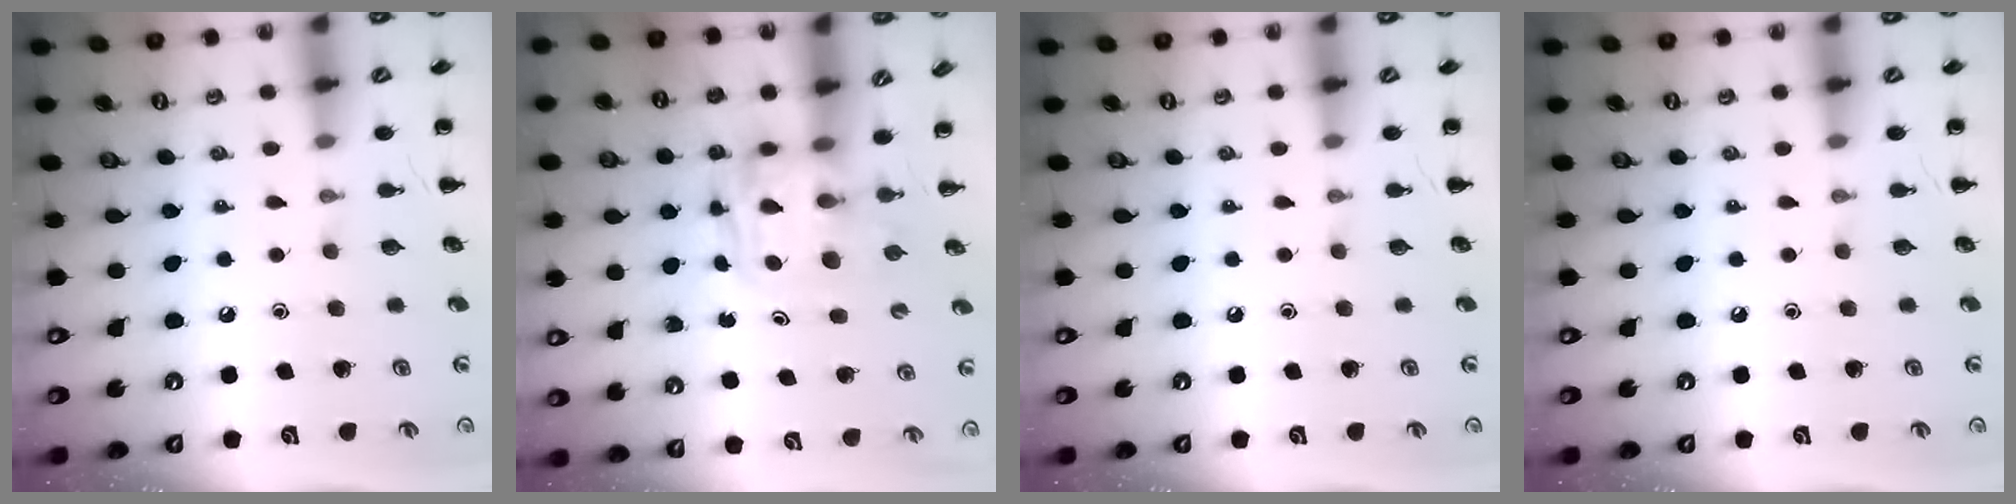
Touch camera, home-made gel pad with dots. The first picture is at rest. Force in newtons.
{"total": 2.7, "press": 2.7, "slide": 0.2}
{"total": 0.0}
{"total": 0.0}